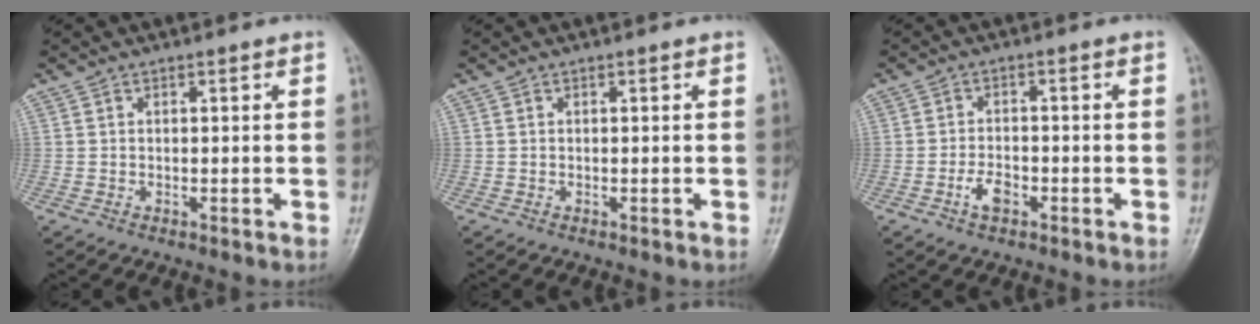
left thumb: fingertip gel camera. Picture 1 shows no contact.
{"total": 0.0}
{"total": 3.4, "force": [-1.9, 1.9, 2.1], "torque": [-0.038, 0.015, -0.035]}